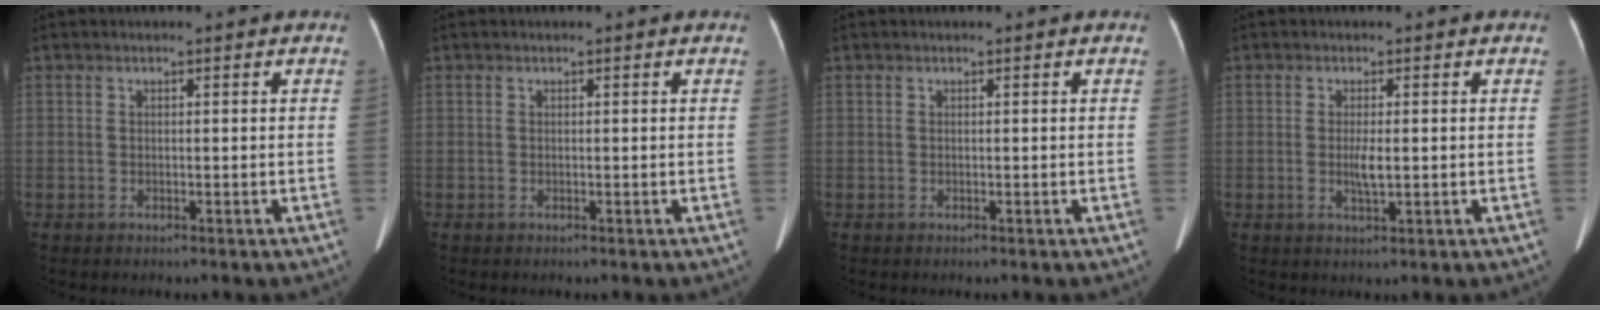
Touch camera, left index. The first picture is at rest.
{"total": 0.0}
{"total": 0.0}
{"total": 2.5, "force": [-0.2, 0.5, 2.4], "torque": [-0.049, -0.004, -0.002]}